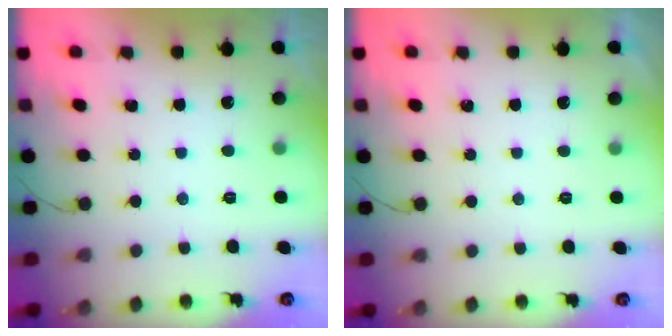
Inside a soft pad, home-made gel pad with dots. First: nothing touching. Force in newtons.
{"total": 1.1, "press": 1.1, "slide": 0.1}